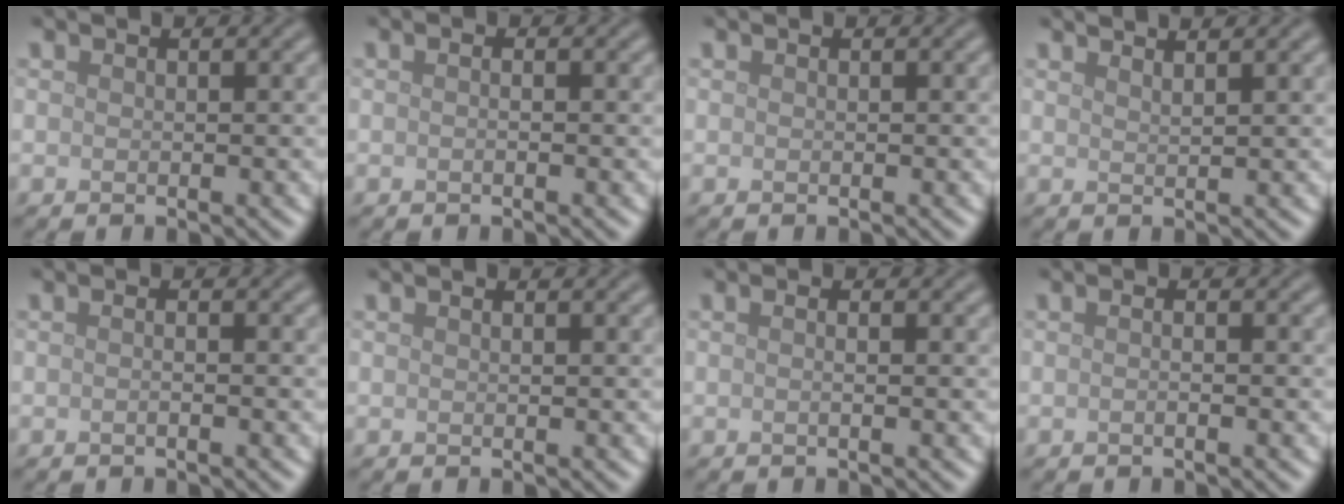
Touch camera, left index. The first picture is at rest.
{"total": 0.8, "force": [0.0, 0.2, 0.8], "torque": [-0.009, -0.010, -0.004]}
{"total": 0.0}
{"total": 2.5, "force": [2.0, 0.7, 1.3], "torque": [0.005, 0.012, 0.006]}
{"total": 0.9, "force": [-0.1, 0.3, 0.9], "torque": [-0.008, -0.008, -0.008]}
{"total": 0.5, "force": [0.2, 0.1, 0.4], "torque": [-0.007, 0.002, 0.003]}
{"total": 1.3, "force": [0.2, 0.4, 1.2], "torque": [-0.011, -0.009, -0.007]}
{"total": 1.2, "force": [0.0, 0.4, 1.1], "torque": [-0.006, -0.008, -0.009]}